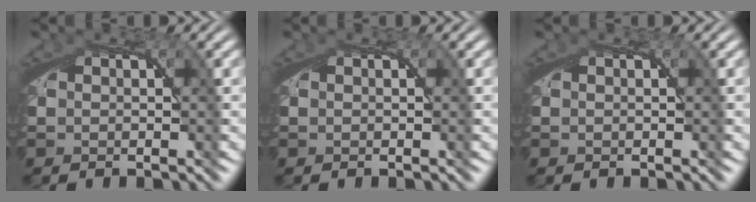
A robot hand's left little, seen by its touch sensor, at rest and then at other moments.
{"total": 0.0}
{"total": 0.0}